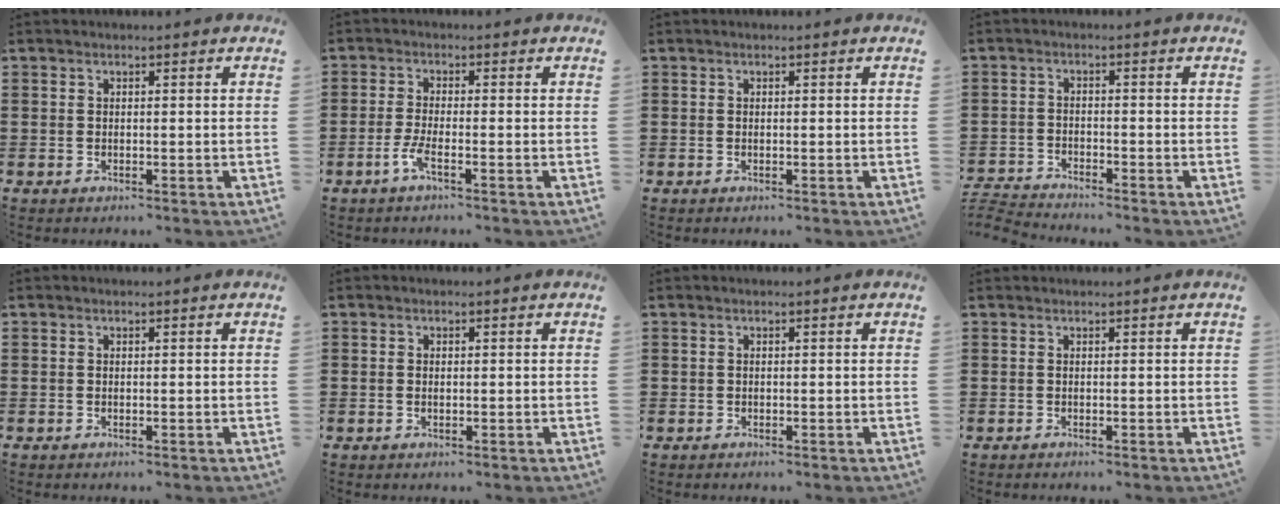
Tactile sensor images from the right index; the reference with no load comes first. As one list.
[{"total": 3.2, "force": [-1.7, 0.4, 2.7], "torque": [-0.074, -0.011, -0.040]}, {"total": 0.0}, {"total": 3.1, "force": [-3.1, 0.1, 0.0], "torque": [-0.012, -0.004, -0.068]}, {"total": 0.0}, {"total": 0.6, "force": [-0.1, 0.3, 0.5], "torque": [-0.011, 0.000, -0.001]}, {"total": 0.0}, {"total": 0.0}]